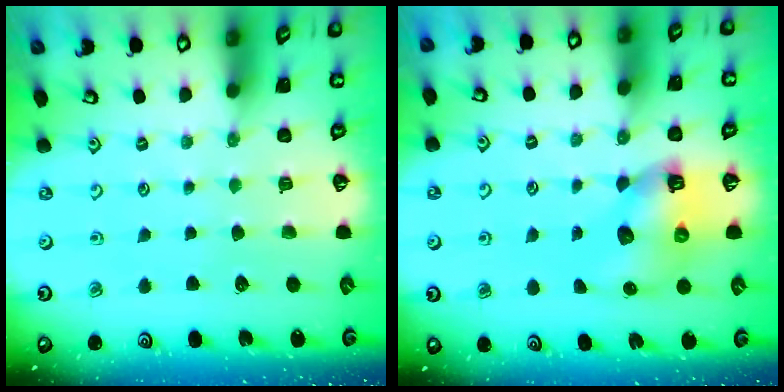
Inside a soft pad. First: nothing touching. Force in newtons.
{"total": 8.4, "press": 8.4, "slide": 0.9}